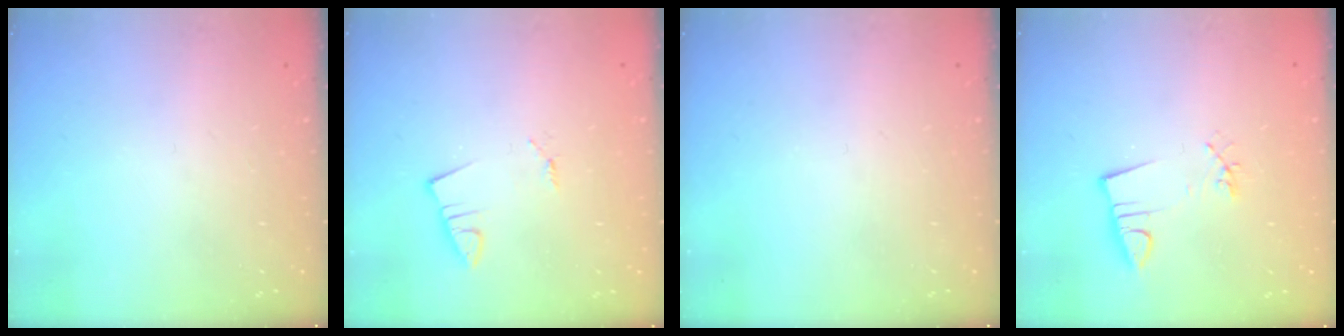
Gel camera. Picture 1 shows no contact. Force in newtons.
{"total": 0.8, "press": 0.8, "slide": 0.1}
{"total": 0.0}
{"total": 3.6, "press": 2.1, "slide": 2.9}